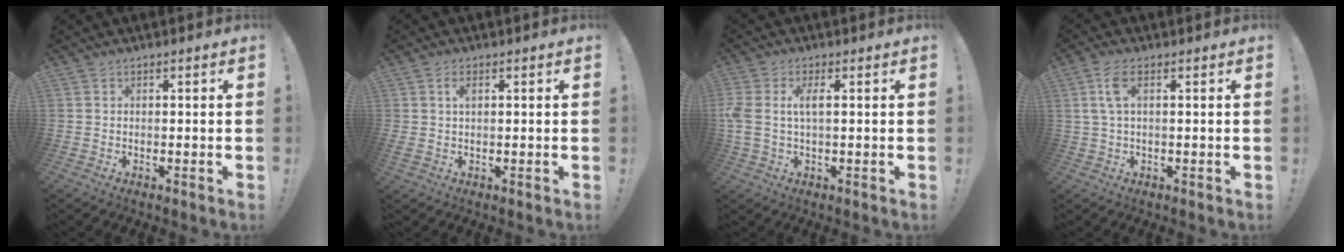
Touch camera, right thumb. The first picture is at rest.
{"total": 2.3, "force": [0.8, 0.8, 2.0], "torque": [-0.030, -0.002, 0.010]}
{"total": 4.9, "force": [0.7, 2.0, 4.4], "torque": [-0.102, -0.001, 0.010]}
{"total": 4.9, "force": [1.5, 1.5, 4.4], "torque": [-0.088, 0.005, 0.029]}